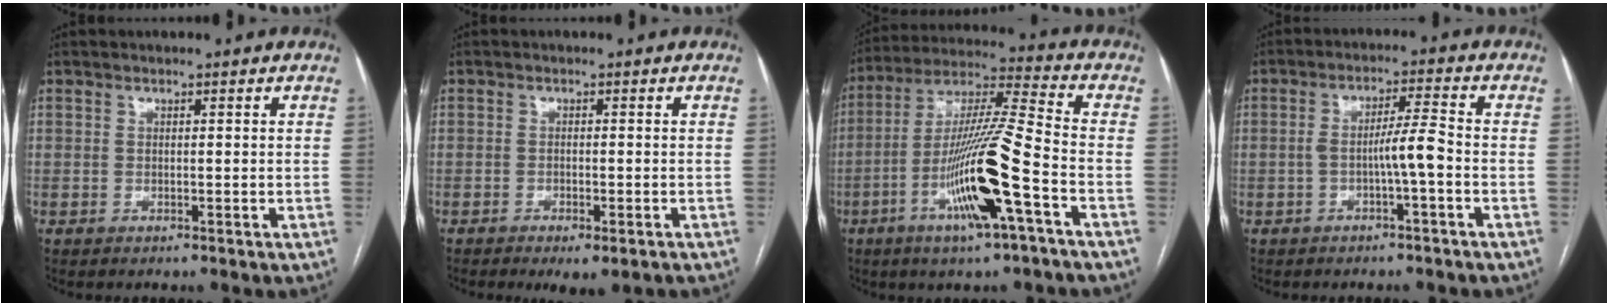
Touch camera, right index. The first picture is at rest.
{"total": 3.8, "force": [-2.5, 1.2, 2.6], "torque": [-0.033, -0.006, -0.033]}
{"total": 16.3, "force": [-6.2, 0.1, 15.1], "torque": [-0.295, -0.005, -0.113]}
{"total": 4.7, "force": [-1.6, -0.2, 4.4], "torque": [-0.076, 0.011, -0.026]}